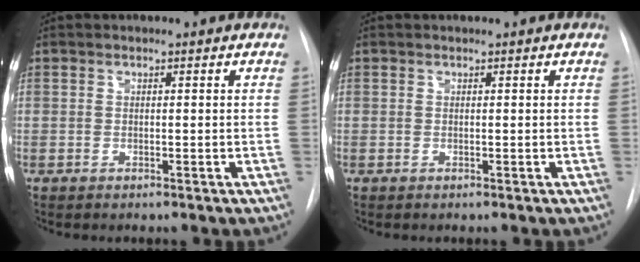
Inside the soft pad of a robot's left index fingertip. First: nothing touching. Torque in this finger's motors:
{"motor_torque": [0.00, 0.00, 0.01, 0.00]}